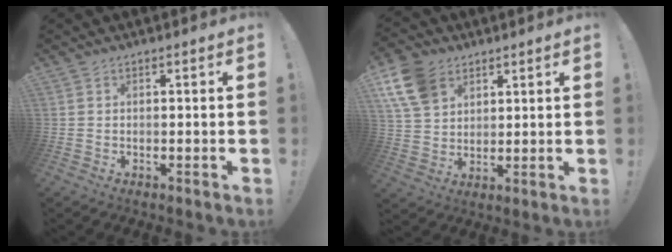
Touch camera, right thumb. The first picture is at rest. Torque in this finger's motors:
{"motor_torque": [0.05, 0.43, 0.72, 0.37, 0.11]}